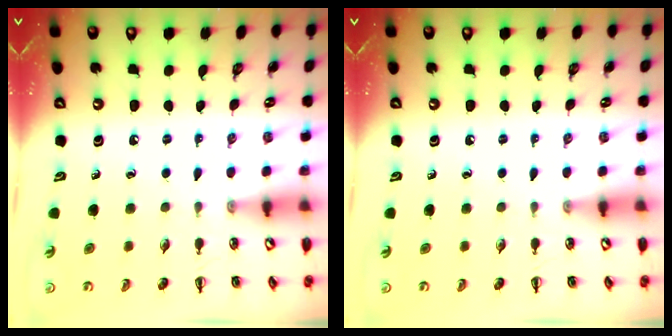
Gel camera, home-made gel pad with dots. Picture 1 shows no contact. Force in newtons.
{"total": 0.0}